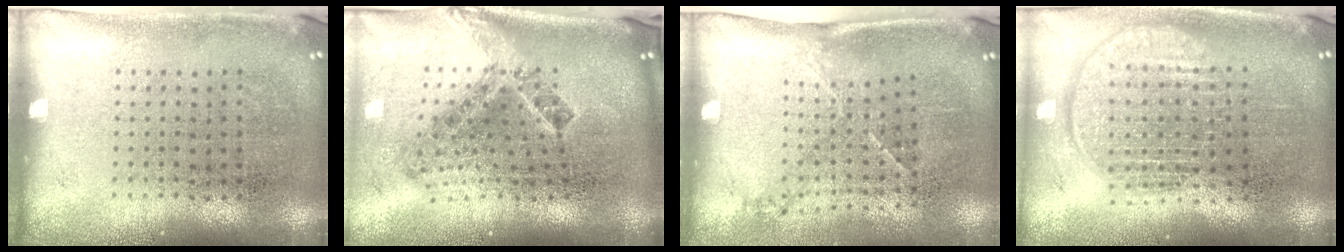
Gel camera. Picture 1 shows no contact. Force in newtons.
{"total": 2.5, "press": 1.5, "slide": 2.0}
{"total": 1.5, "press": 1.0, "slide": 1.1}
{"total": 1.9, "press": 1.6, "slide": 1.0}